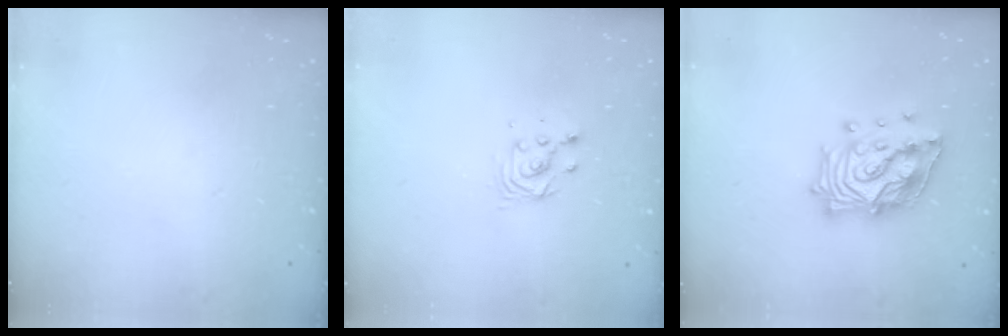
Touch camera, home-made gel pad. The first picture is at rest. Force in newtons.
{"total": 3.9, "press": 3.9, "slide": 0.3}
{"total": 18.9, "press": 18.7, "slide": 2.6}